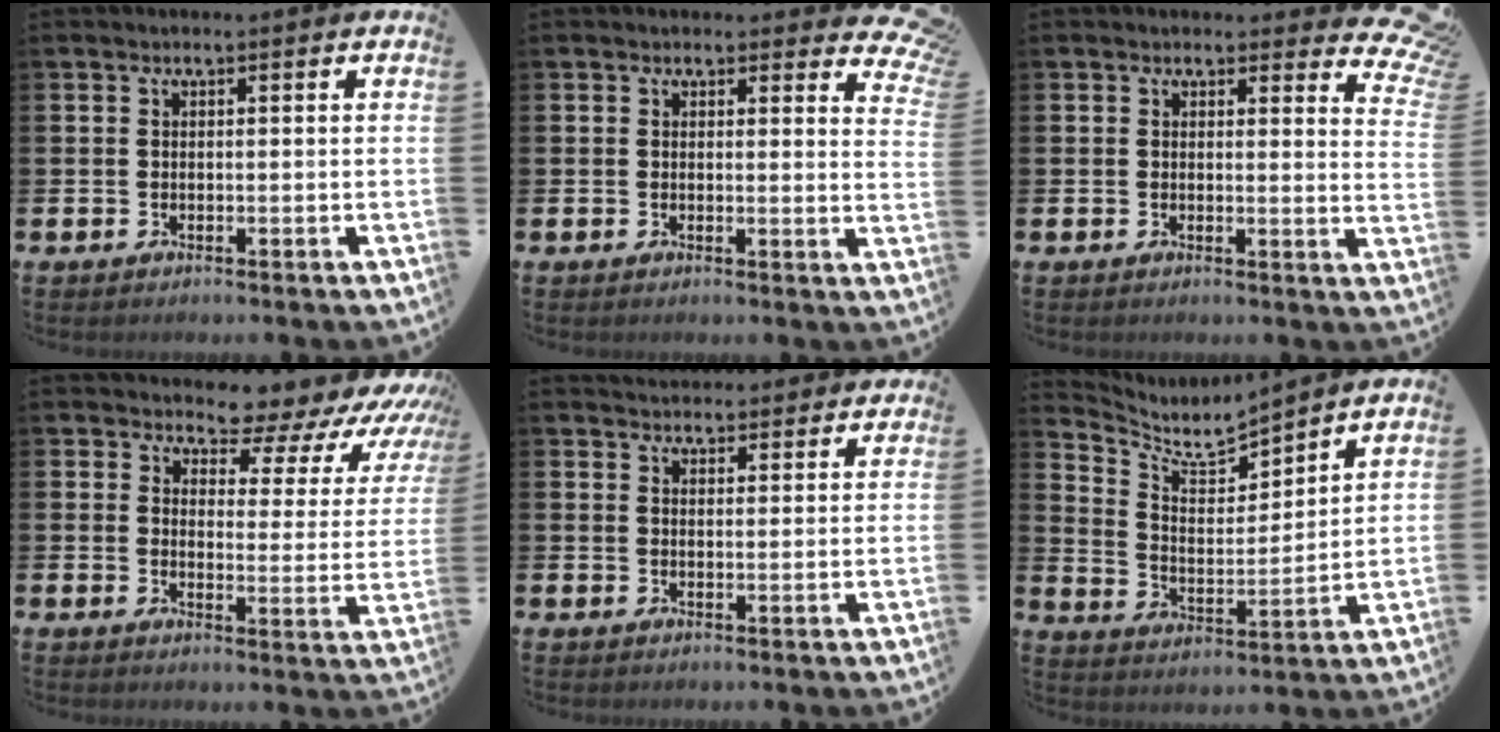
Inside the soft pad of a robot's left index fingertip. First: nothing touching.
{"total": 2.4, "force": [2.1, 1.1, 0.4], "torque": [0.009, -0.016, 0.032]}
{"total": 3.0, "force": [2.6, 1.2, 0.8], "torque": [0.000, -0.019, 0.041]}
{"total": 5.3, "force": [4.7, 2.2, 0.9], "torque": [-0.022, -0.055, 0.069]}
{"total": 3.3, "force": [3.3, 0.6, -0.2], "torque": [-0.001, -0.016, 0.060]}
{"total": 5.7, "force": [5.5, 0.9, 1.2], "torque": [-0.057, -0.045, 0.093]}